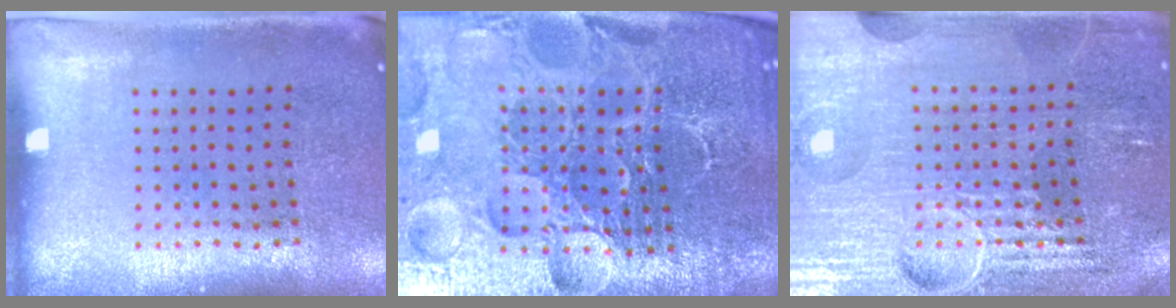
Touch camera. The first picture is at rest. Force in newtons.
{"total": 6.2, "press": 5.5, "slide": 2.7}
{"total": 7.2, "press": 7.1, "slide": 0.9}